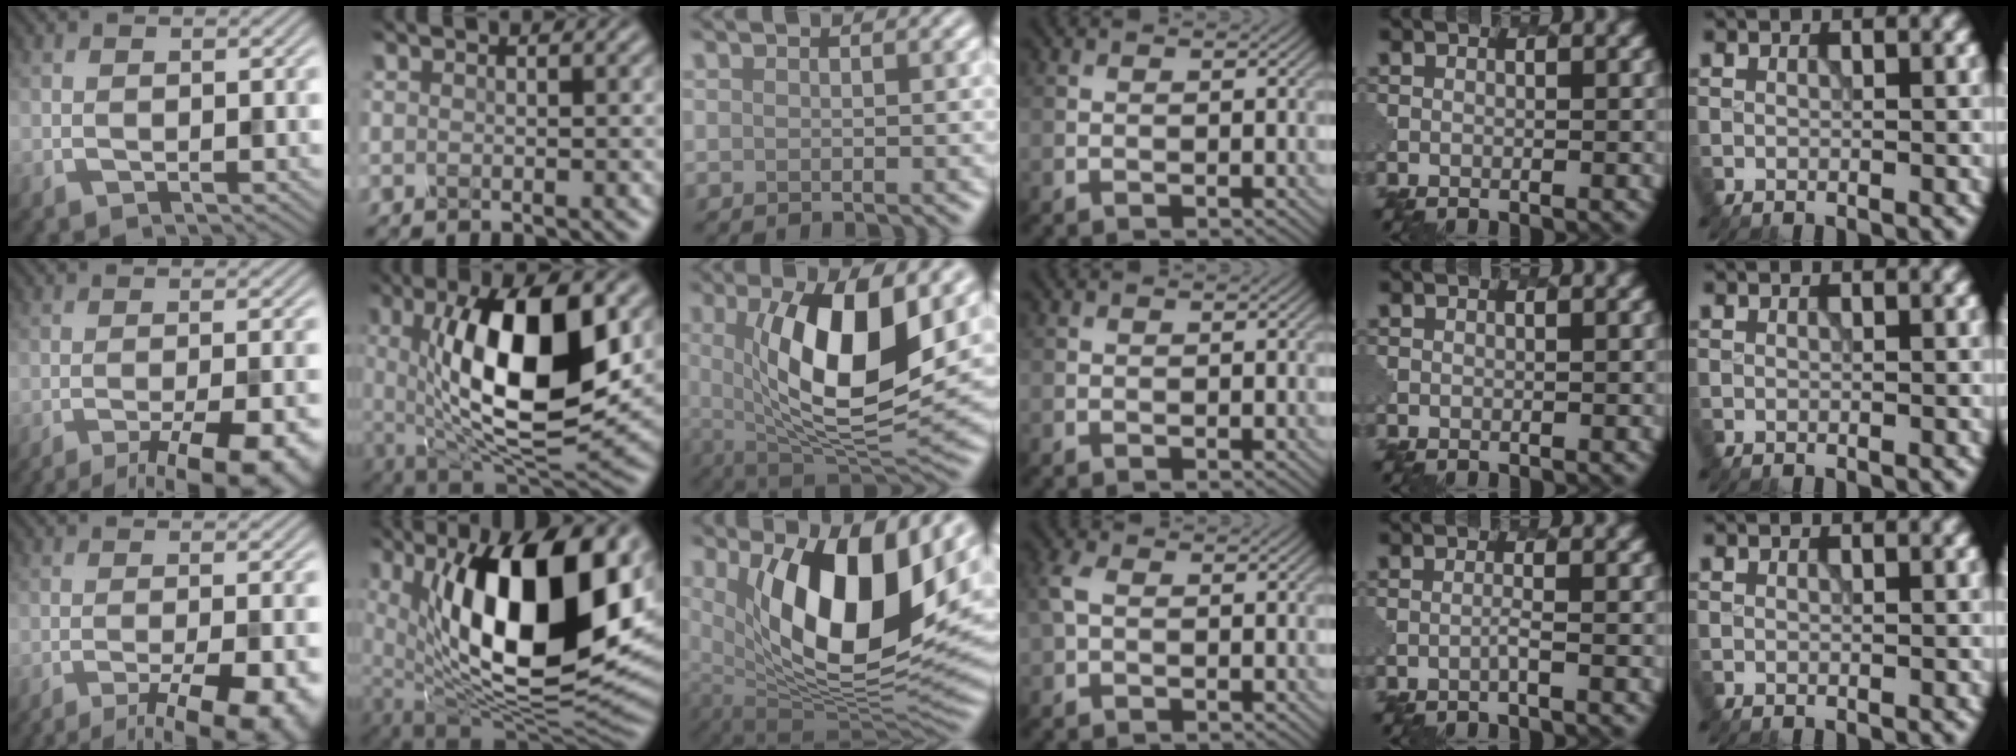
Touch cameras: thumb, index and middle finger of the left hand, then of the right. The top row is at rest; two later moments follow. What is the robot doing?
{"motion": "unscrew", "object": "spray bottle"}